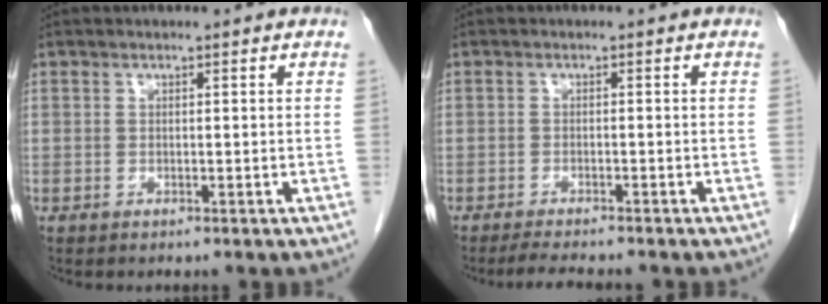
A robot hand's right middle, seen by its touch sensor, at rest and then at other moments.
{"total": 4.9, "force": [-4.4, 0.5, 2.2], "torque": [-0.035, -0.013, -0.067]}